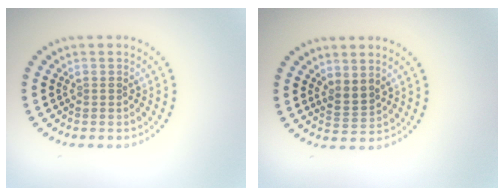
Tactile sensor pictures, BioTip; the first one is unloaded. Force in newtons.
{"total": 1.7, "press": 1.3, "slide": 1.1}